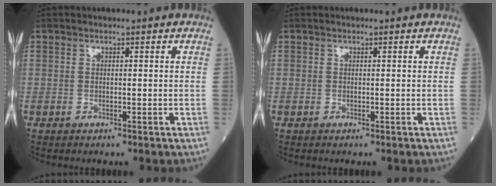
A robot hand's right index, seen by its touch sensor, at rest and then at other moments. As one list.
[{"total": 0.0}]